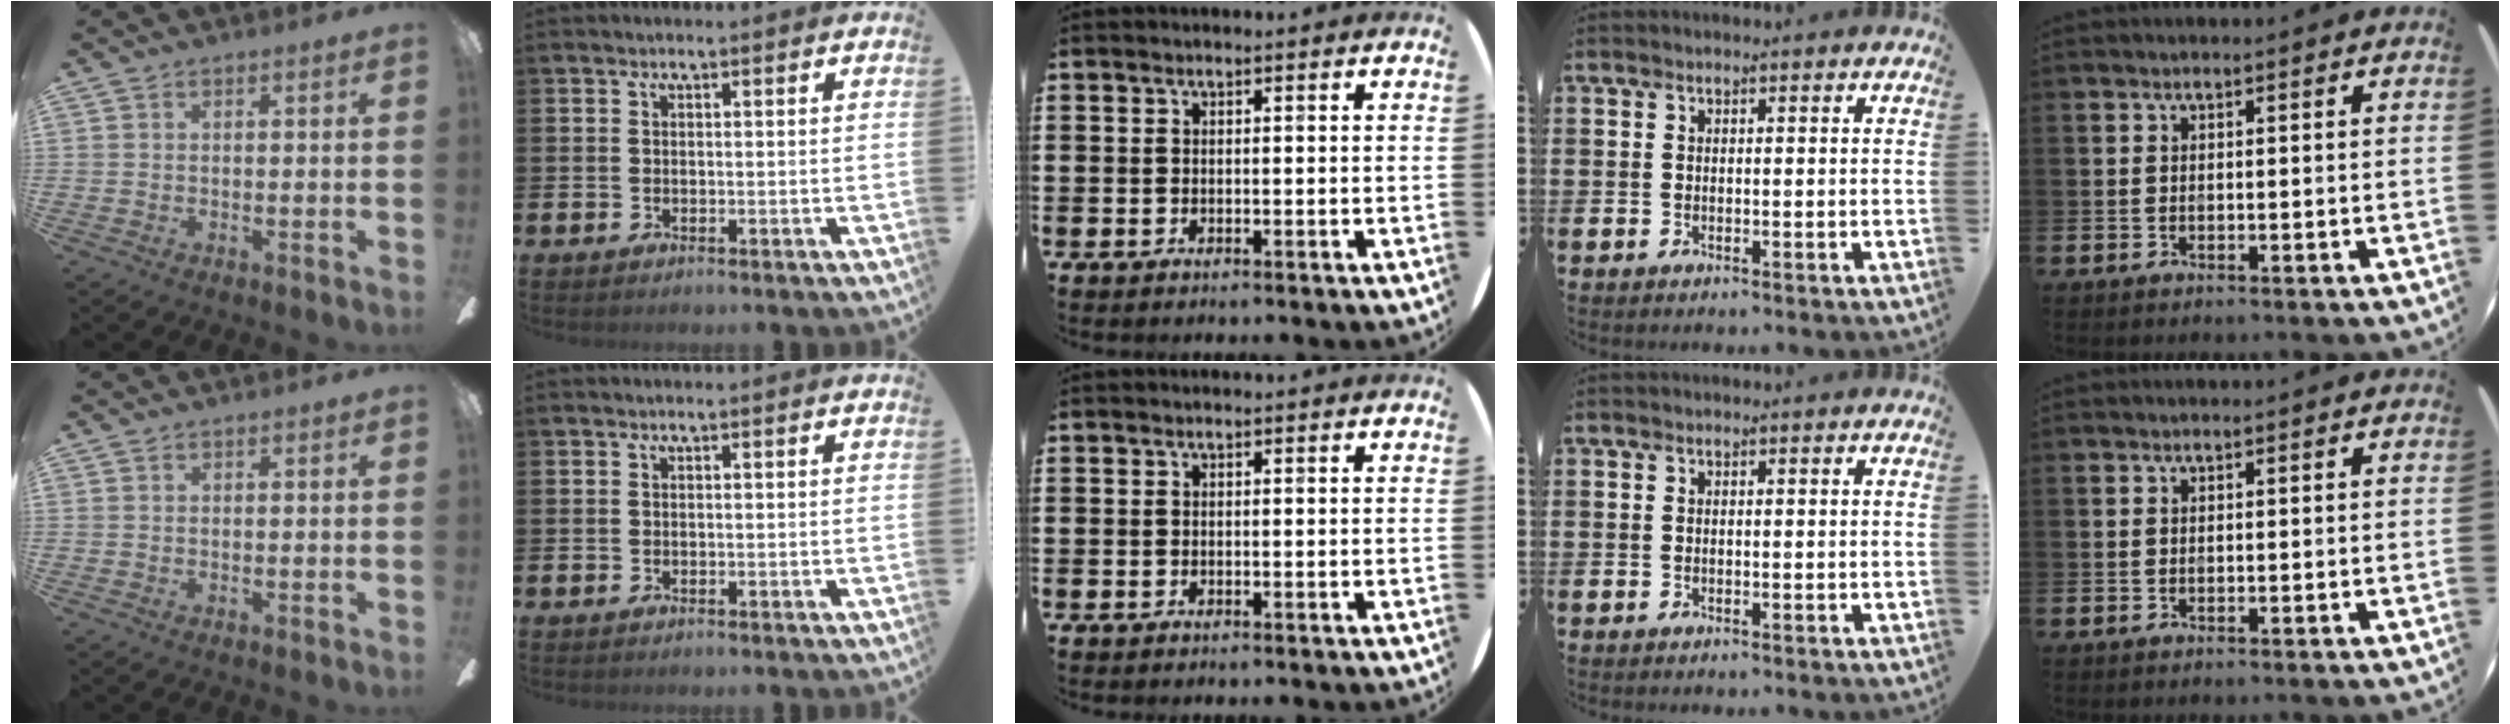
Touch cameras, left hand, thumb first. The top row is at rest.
{}